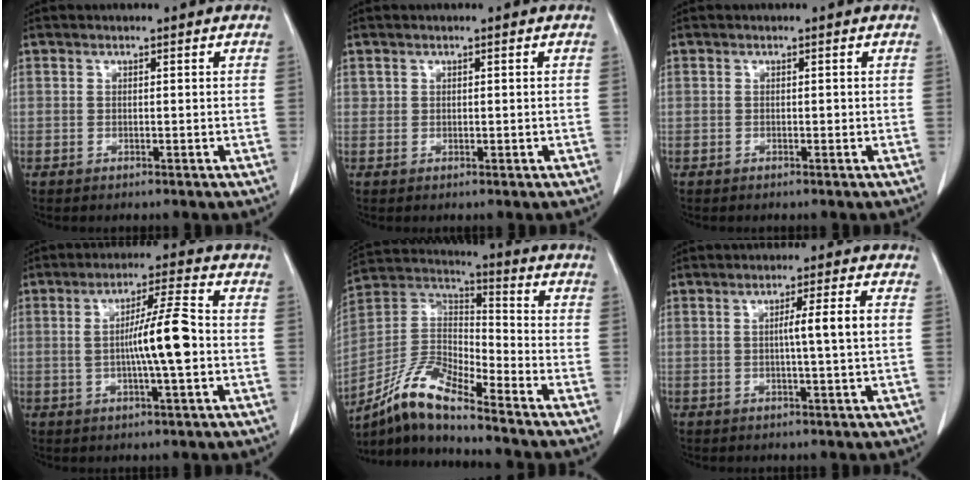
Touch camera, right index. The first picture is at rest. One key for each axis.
{"total": 0.6, "fx": 0.2, "fy": 0.5, "fz": 0.3, "tx": -0.004, "ty": 0.003, "tz": 0.006}
{"total": 0.0}
{"total": 8.9, "fx": -0.6, "fy": 0.1, "fz": 8.9, "tx": -0.148, "ty": 0.005, "tz": -0.014}
{"total": 11.0, "fx": -9.1, "fy": 1.3, "fz": 6.1, "tx": -0.138, "ty": 0.015, "tz": -0.175}
{"total": 4.7, "fx": 0.3, "fy": -0.8, "fz": 4.6, "tx": -0.077, "ty": 0.002, "tz": 0.004}